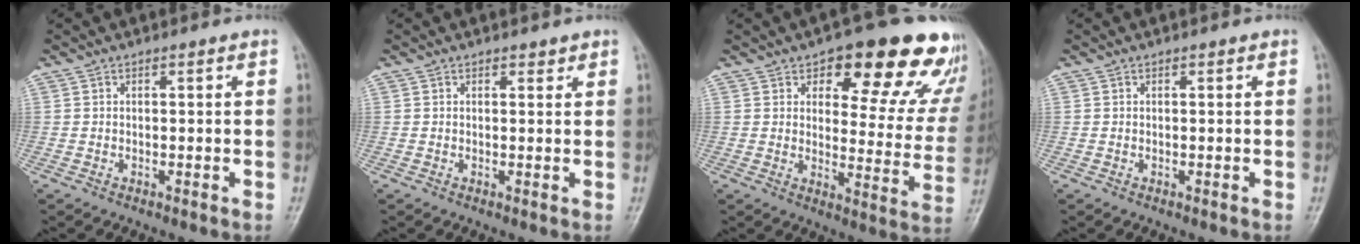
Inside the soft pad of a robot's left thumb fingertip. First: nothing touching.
{"total": 1.1, "force": [0.9, 0.6, 0.3], "torque": [0.002, -0.006, 0.008]}
{"total": 19.9, "force": [13.2, 8.8, 12.0], "torque": [-0.087, -0.062, 0.153]}
{"total": 0.0}